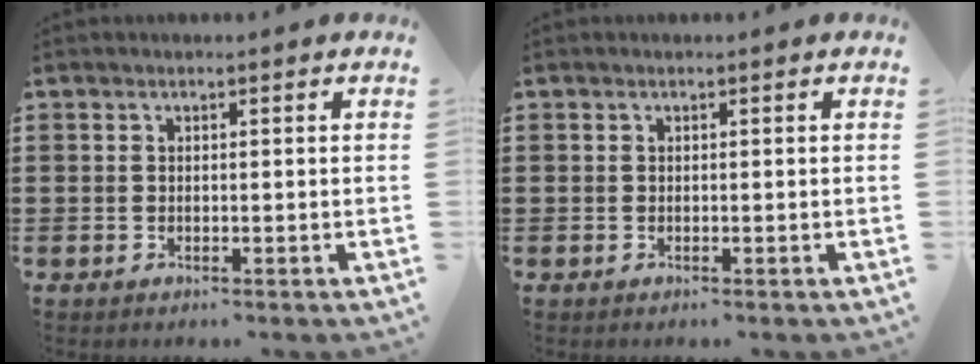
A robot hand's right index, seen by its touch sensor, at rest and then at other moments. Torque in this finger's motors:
{"motor_torque": [1.21, 0.92, 0.01, 0.00]}